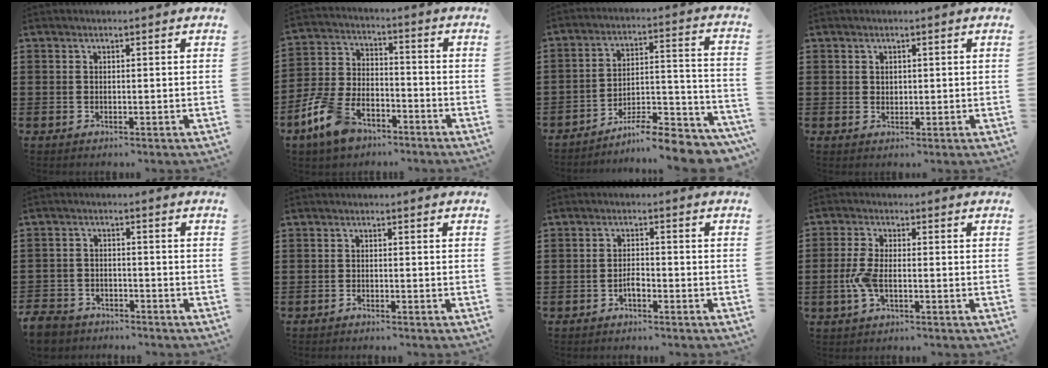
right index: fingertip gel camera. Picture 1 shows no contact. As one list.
[{"total": 9.0, "force": [-6.1, 4.6, 4.7], "torque": [-0.120, 0.014, -0.121]}, {"total": 9.0, "force": [-8.1, 1.3, 3.8], "torque": [-0.043, 0.019, -0.153]}, {"total": 1.0, "force": [0.6, 0.8, 0.3], "torque": [-0.007, 0.003, 0.011]}, {"total": 3.7, "force": [-3.5, 1.1, 0.3], "torque": [-0.022, 0.000, -0.078]}, {"total": 0.7, "force": [-0.7, 0.0, 0.0], "torque": [-0.003, 0.001, -0.014]}, {"total": 1.9, "force": [-1.1, 0.9, 1.3], "torque": [-0.027, 0.003, -0.022]}, {"total": 4.5, "force": [-1.1, 1.9, 3.9], "torque": [-0.103, -0.008, -0.028]}]